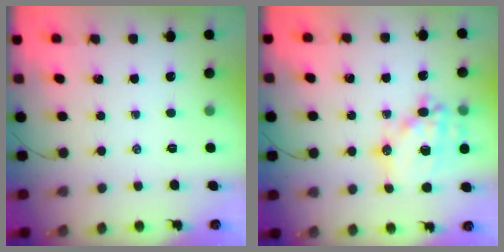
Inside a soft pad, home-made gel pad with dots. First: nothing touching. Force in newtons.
{"total": 19.0, "press": 18.6, "slide": 3.7}